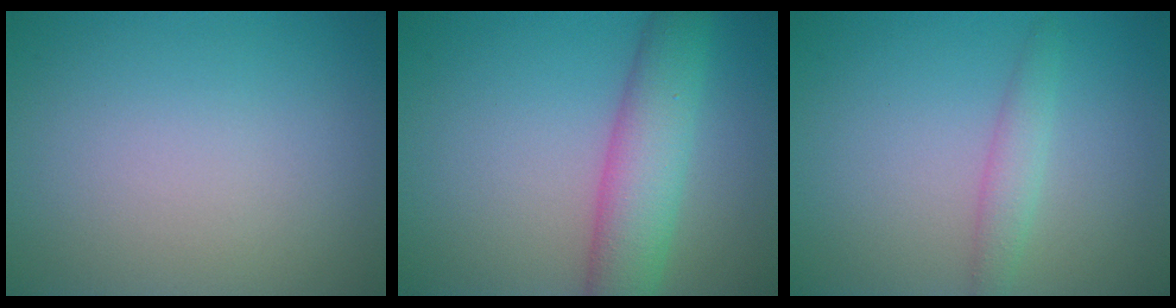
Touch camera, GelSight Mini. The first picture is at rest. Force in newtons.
{"total": 5.9, "press": 5.9, "slide": 0.2}
{"total": 1.8, "press": 1.8, "slide": 0.1}